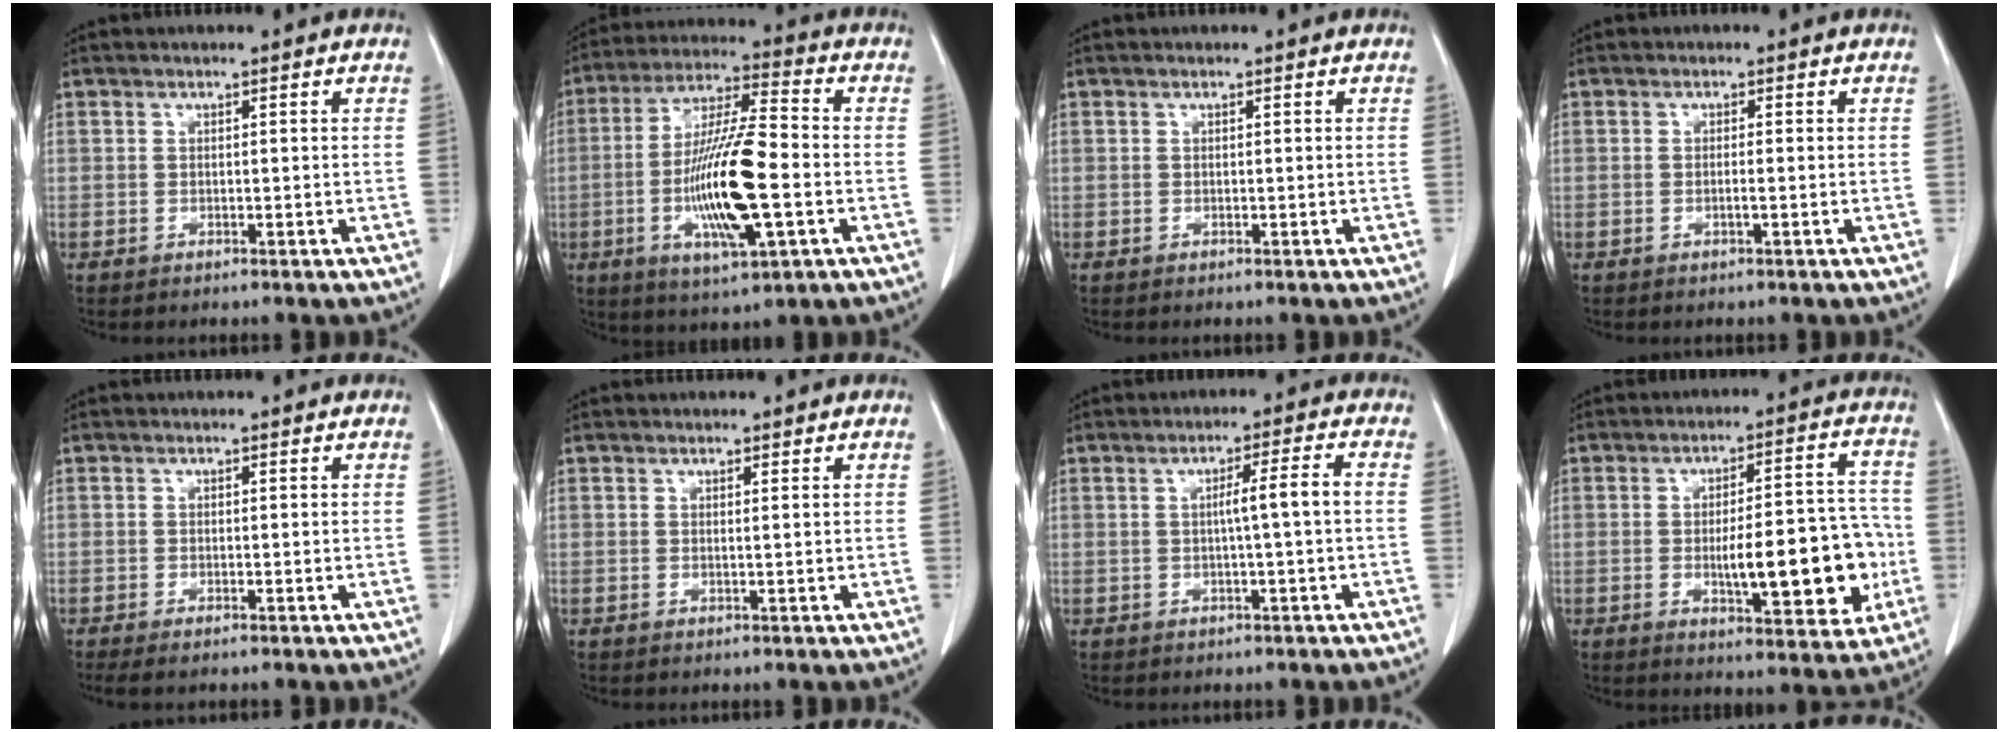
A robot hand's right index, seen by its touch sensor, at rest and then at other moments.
{"total": 15.9, "force": [-3.3, 2.5, 15.4], "torque": [-0.297, -0.006, -0.054]}
{"total": 0.0}
{"total": 1.0, "force": [-0.2, 0.0, 0.9], "torque": [-0.016, 0.002, -0.002]}
{"total": 2.0, "force": [-1.5, 0.3, 1.4], "torque": [-0.014, -0.002, -0.021]}
{"total": 0.6, "force": [0.5, 0.0, 0.2], "torque": [-0.006, 0.000, 0.010]}
{"total": 4.1, "force": [-0.1, -0.6, 4.1], "torque": [-0.063, 0.010, 0.001]}
{"total": 14.2, "force": [-2.6, 4.1, 13.3], "torque": [-0.182, 0.021, -0.028]}